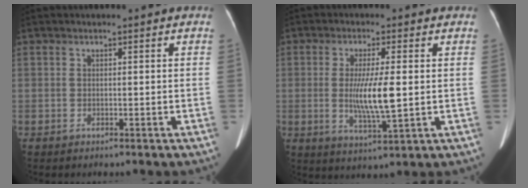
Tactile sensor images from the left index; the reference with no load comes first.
{"total": 7.4, "force": [0.0, 0.9, 7.3], "torque": [-0.142, -0.015, 0.000]}